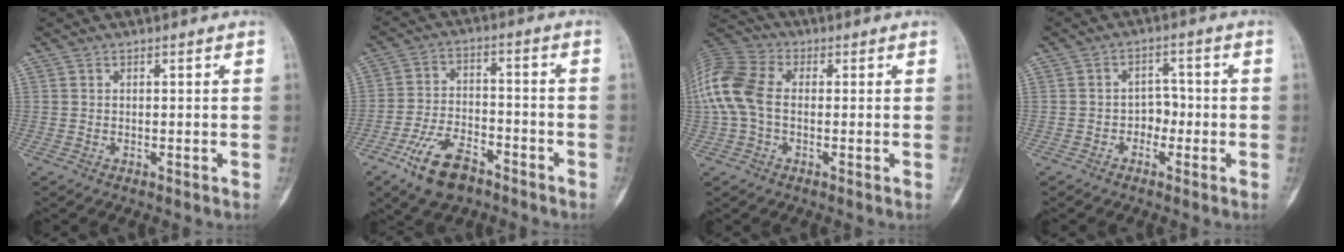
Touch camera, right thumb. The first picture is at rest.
{"total": 11.1, "force": [-7.1, 5.6, 6.6], "torque": [-0.114, 0.036, -0.130]}
{"total": 12.7, "force": [-0.1, 8.5, 9.4], "torque": [-0.214, 0.027, -0.012]}
{"total": 4.0, "force": [-1.4, 3.3, 1.8], "torque": [0.005, 0.021, -0.031]}